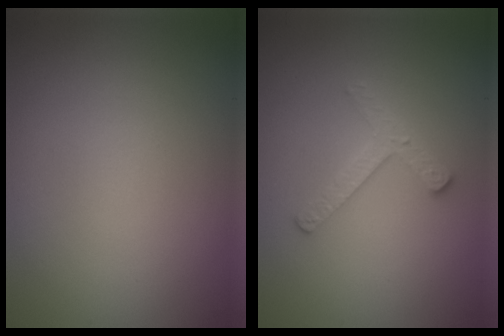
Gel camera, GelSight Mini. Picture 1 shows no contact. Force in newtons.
{"total": 2.4, "press": 2.4, "slide": 0.4}